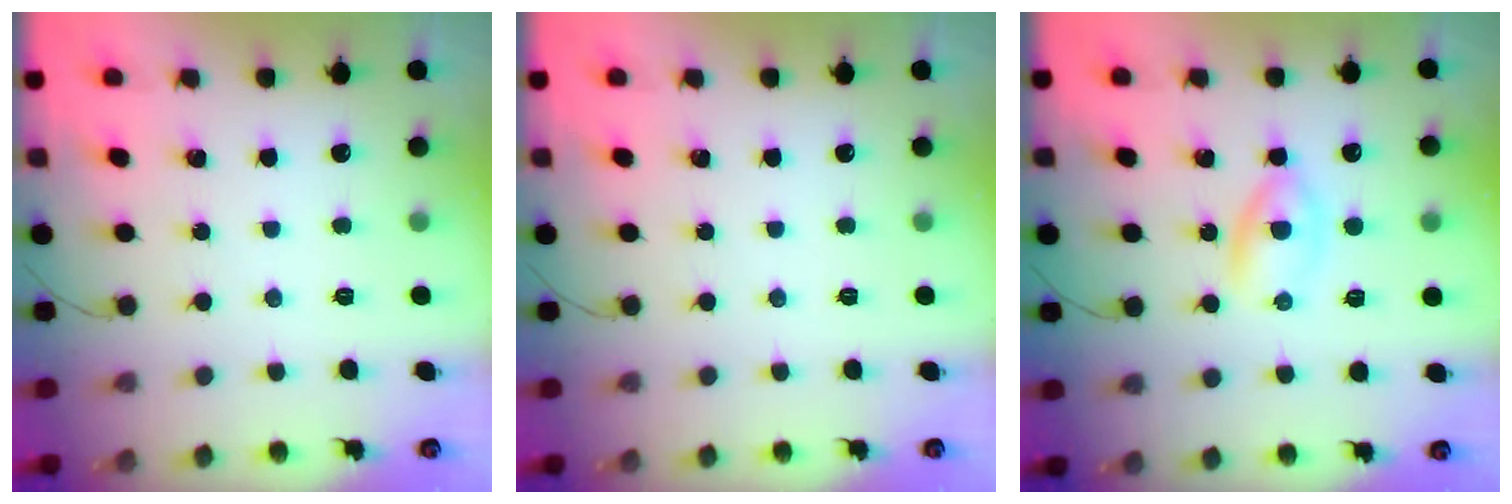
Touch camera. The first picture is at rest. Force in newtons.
{"total": 0.0}
{"total": 2.7, "press": 2.5, "slide": 1.1}